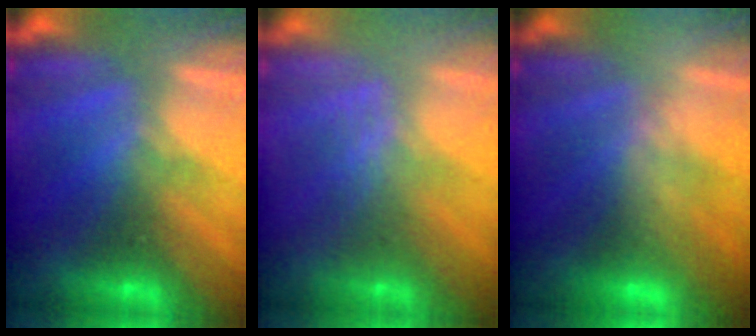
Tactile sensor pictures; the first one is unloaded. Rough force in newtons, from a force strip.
{"total": 2.4}
{"total": 2.6}